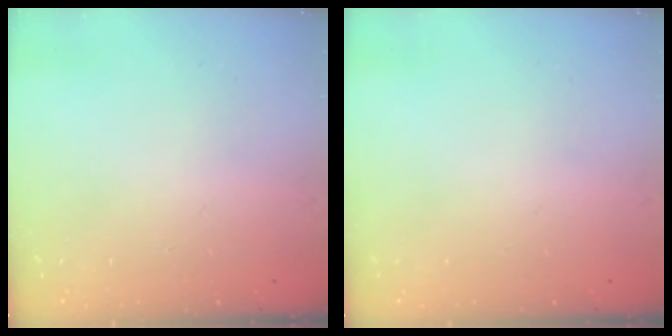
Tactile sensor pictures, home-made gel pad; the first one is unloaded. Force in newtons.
{"total": 0.0}